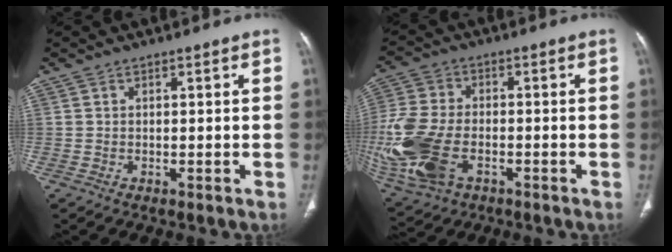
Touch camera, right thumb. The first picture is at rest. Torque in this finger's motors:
{"motor_torque": [0.01, 1.06, 1.97, -0.29, 0.23]}